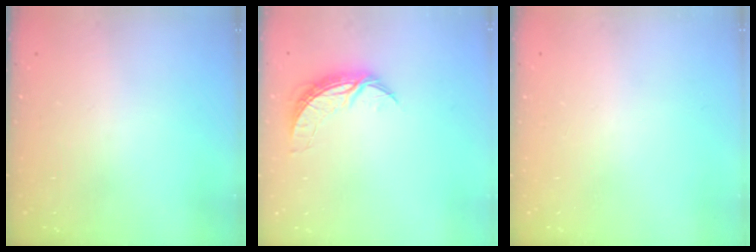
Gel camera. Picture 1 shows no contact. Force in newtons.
{"total": 7.7, "press": 7.7, "slide": 0.5}
{"total": 0.0}